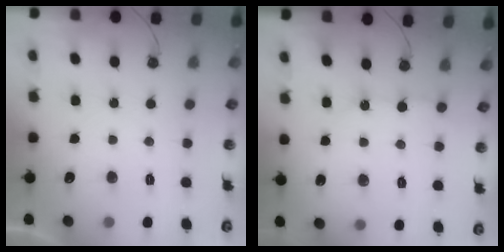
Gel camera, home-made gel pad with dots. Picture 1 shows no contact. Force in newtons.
{"total": 5.0, "press": 5.0, "slide": 0.3}